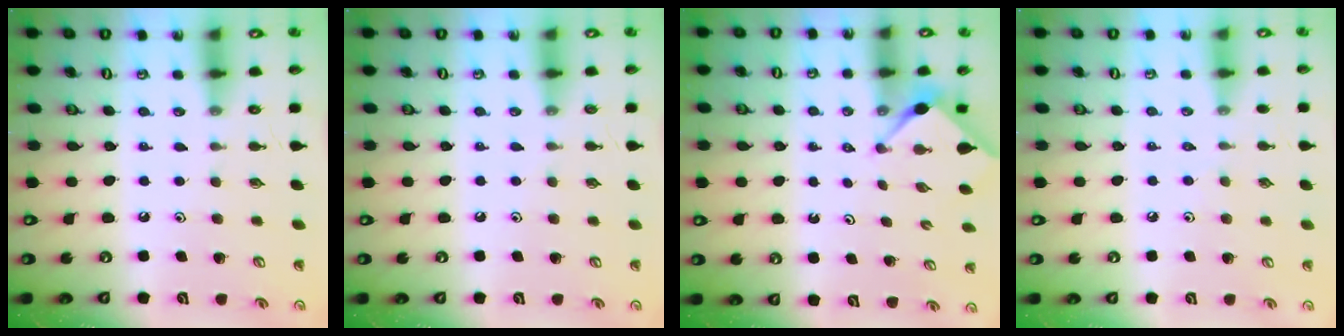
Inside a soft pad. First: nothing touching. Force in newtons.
{"total": 2.7, "press": 2.7, "slide": 0.3}
{"total": 3.0, "press": 3.0, "slide": 0.3}
{"total": 2.6, "press": 2.5, "slide": 0.6}